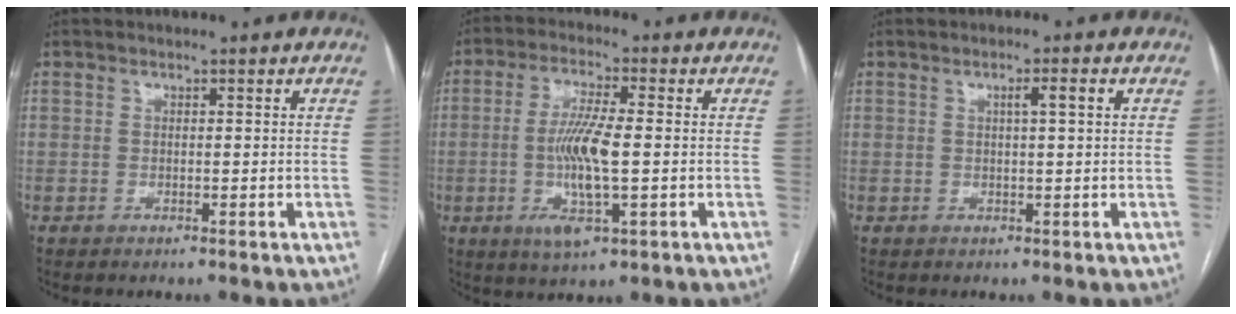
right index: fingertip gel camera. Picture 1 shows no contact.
{"total": 9.2, "force": [-1.4, 1.0, 9.0], "torque": [-0.180, -0.012, -0.027]}
{"total": 2.2, "force": [0.7, -0.1, 2.1], "torque": [-0.038, 0.003, 0.012]}